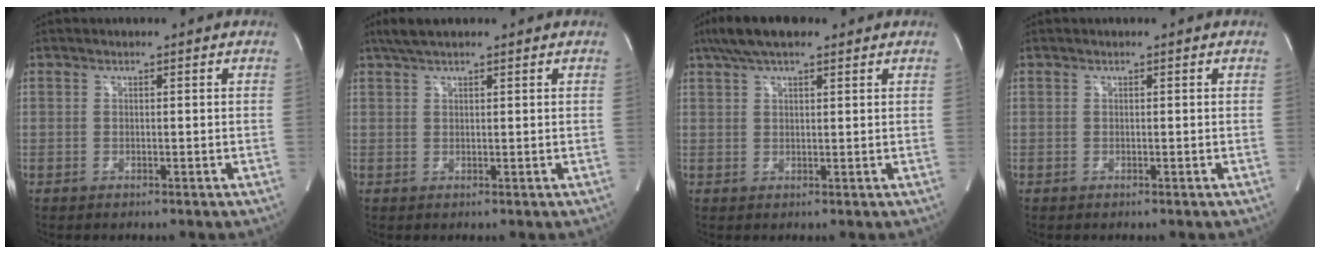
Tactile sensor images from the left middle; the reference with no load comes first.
{"total": 4.1, "force": [3.2, 0.8, 2.4], "torque": [-0.047, 0.024, 0.059]}
{"total": 7.7, "force": [5.7, 2.2, 4.8], "torque": [-0.091, 0.032, 0.098]}
{"total": 0.0}